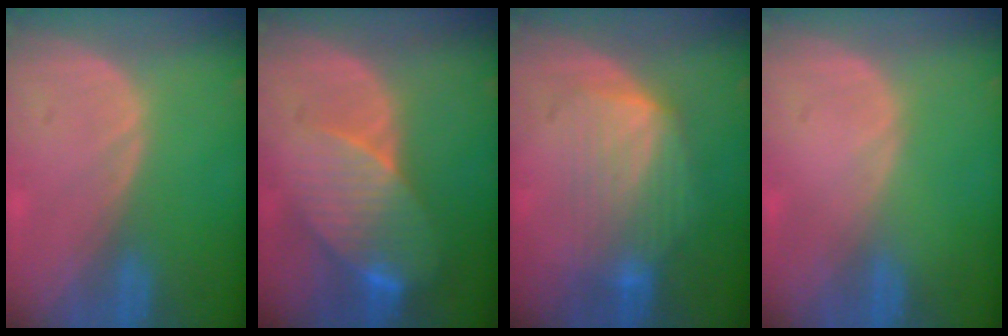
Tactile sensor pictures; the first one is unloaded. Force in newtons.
{"total": 8.2, "press": 7.6, "slide": 3.1}
{"total": 7.1, "press": 7.1, "slide": 0.8}
{"total": 0.0}